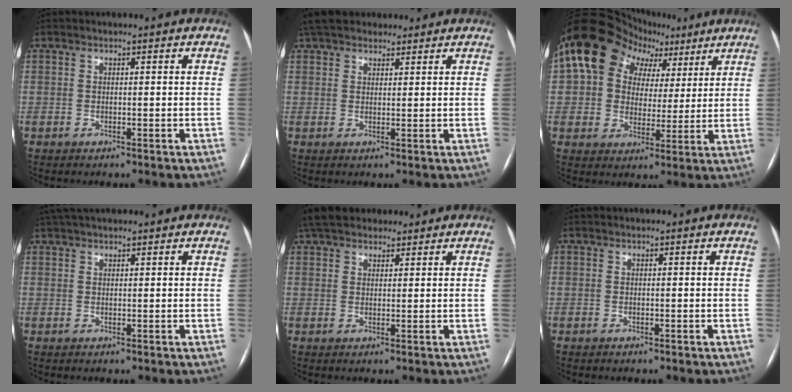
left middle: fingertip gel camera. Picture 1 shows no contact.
{"total": 8.7, "force": [7.3, 3.6, 3.0], "torque": [-0.039, 0.037, 0.123]}
{"total": 14.5, "force": [6.4, 11.2, 6.6], "torque": [-0.103, 0.062, 0.103]}
{"total": 5.7, "force": [5.0, 1.1, 2.6], "torque": [-0.044, 0.039, 0.086]}
{"total": 9.7, "force": [8.1, 4.0, 3.5], "torque": [-0.048, 0.040, 0.136]}
{"total": 0.0}